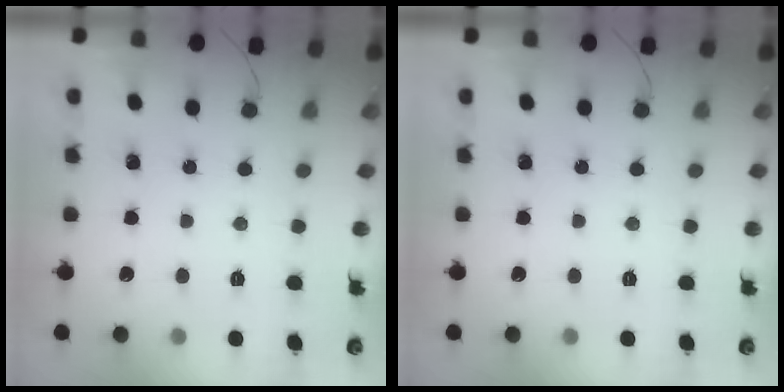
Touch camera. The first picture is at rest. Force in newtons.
{"total": 0.0}